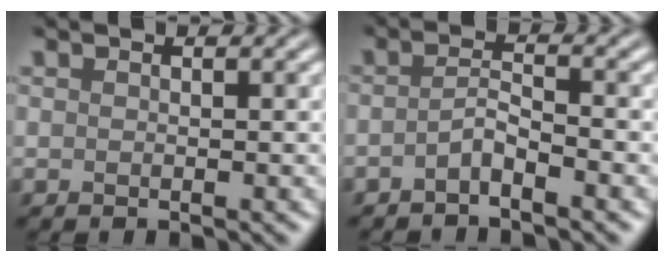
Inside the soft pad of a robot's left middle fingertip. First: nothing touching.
{"total": 1.8, "force": [-1.1, 0.3, 1.4], "torque": [-0.027, 0.004, -0.028]}